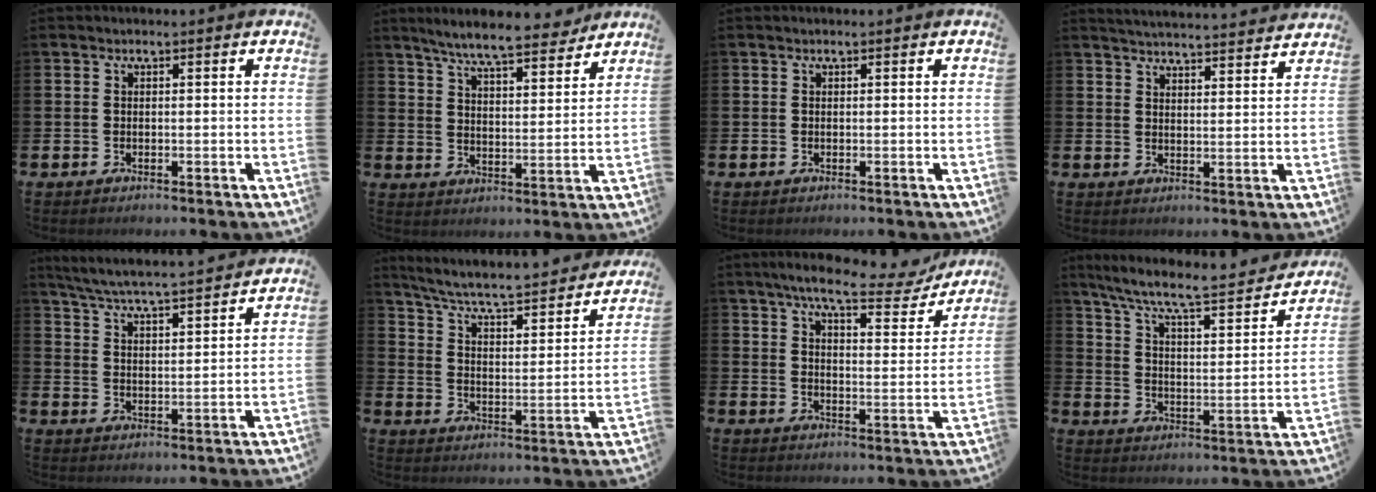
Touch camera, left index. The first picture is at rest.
{"total": 8.1, "force": [7.5, 0.8, 2.8], "torque": [-0.068, -0.045, 0.132]}
{"total": 0.0}
{"total": 4.2, "force": [4.2, -0.3, 0.0], "torque": [-0.009, -0.032, 0.074]}
{"total": 5.9, "force": [5.7, -0.1, 1.5], "torque": [-0.054, -0.041, 0.099]}
{"total": 6.1, "force": [5.7, 0.5, 2.2], "torque": [-0.074, -0.048, 0.090]}
{"total": 8.0, "force": [6.8, 1.5, 3.9], "torque": [-0.079, -0.034, 0.112]}
{"total": 8.2, "force": [7.2, 1.0, 3.7], "torque": [-0.097, -0.053, 0.116]}